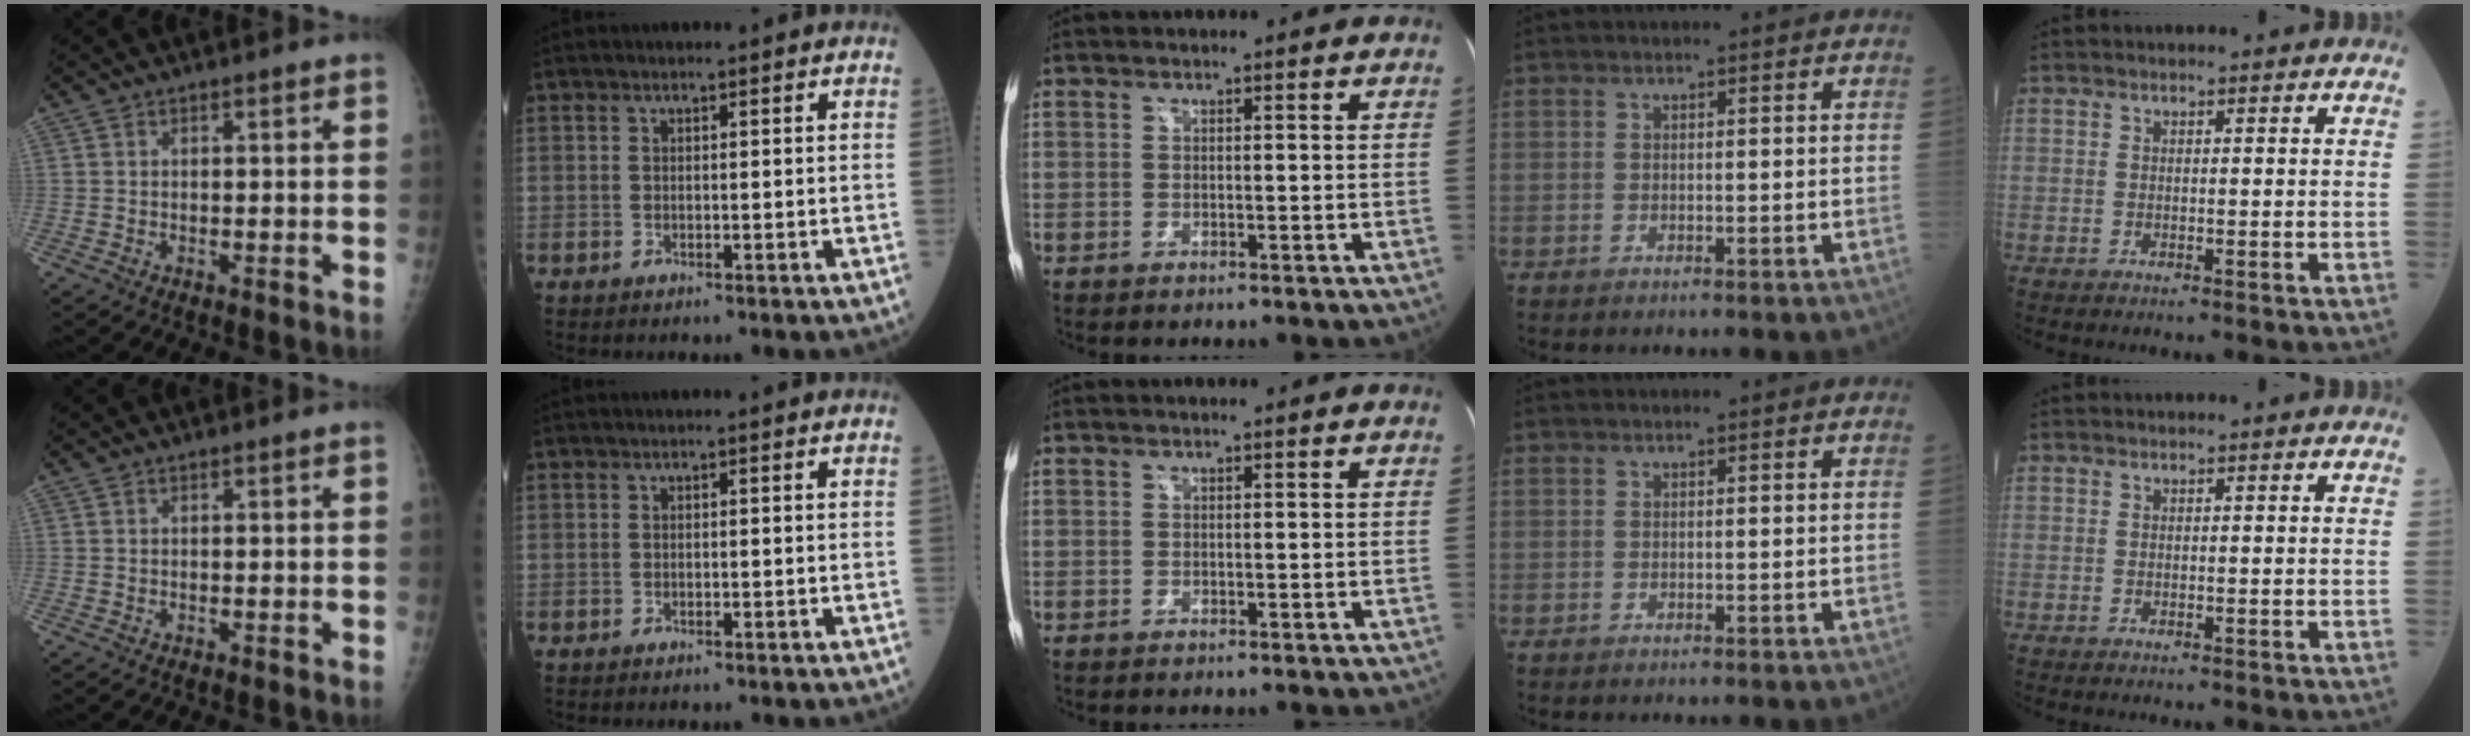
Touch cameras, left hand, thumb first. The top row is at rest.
{}